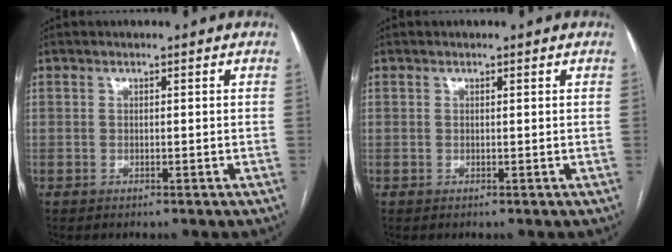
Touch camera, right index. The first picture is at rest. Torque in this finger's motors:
{"motor_torque": [-0.07, 0.08, 0.00, 0.01]}